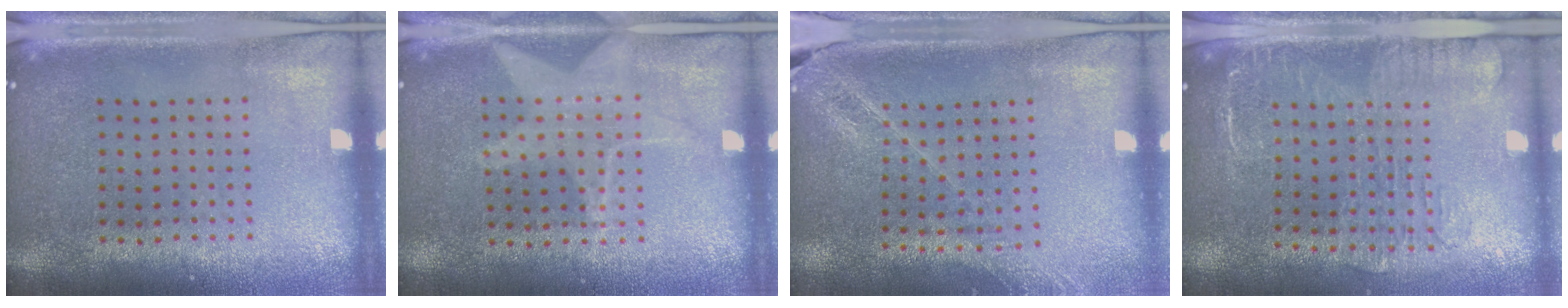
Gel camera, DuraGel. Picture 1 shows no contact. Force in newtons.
{"total": 1.2, "press": 1.2, "slide": 0.1}
{"total": 1.5, "press": 1.5, "slide": 0.2}
{"total": 1.9, "press": 1.6, "slide": 1.0}